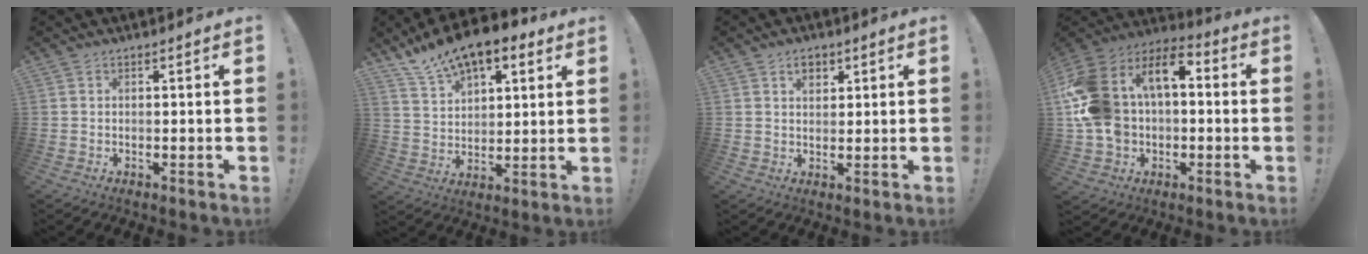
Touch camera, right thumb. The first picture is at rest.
{"total": 13.5, "force": [10.6, 6.0, 5.8], "torque": [-0.110, -0.074, 0.193]}
{"total": 4.3, "force": [2.4, 3.0, 1.8], "torque": [-0.014, -0.006, 0.039]}
{"total": 19.1, "force": [3.7, 13.9, 12.6], "torque": [-0.246, -0.008, 0.073]}